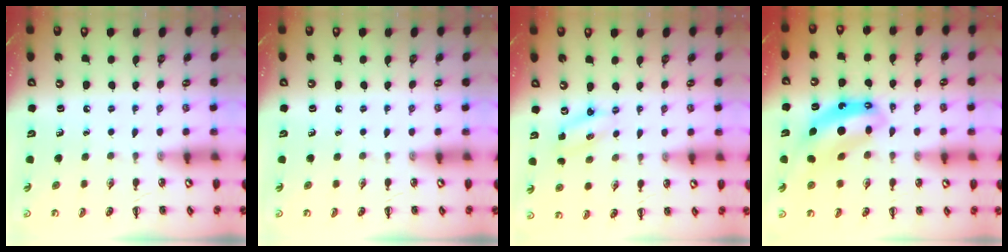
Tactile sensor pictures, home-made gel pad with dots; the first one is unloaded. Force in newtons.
{"total": 0.0}
{"total": 2.4, "press": 2.3, "slide": 0.5}
{"total": 10.6, "press": 10.2, "slide": 2.9}